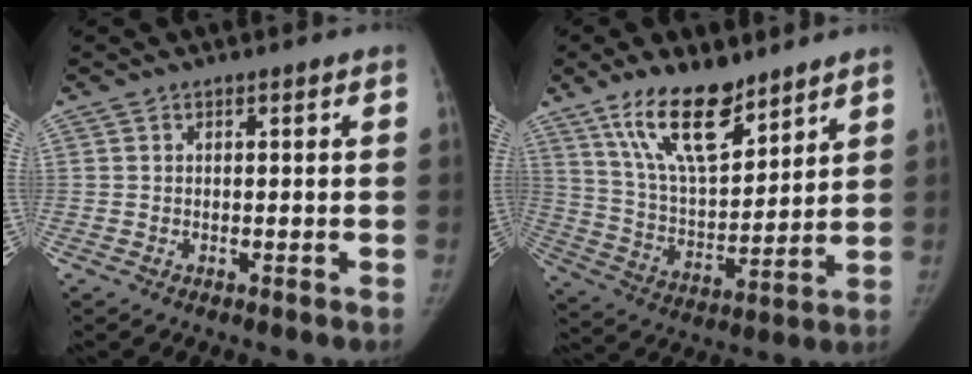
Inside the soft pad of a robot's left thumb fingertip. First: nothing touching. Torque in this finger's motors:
{"motor_torque": [0.34, 0.27, 1.49, -1.28, 0.11]}